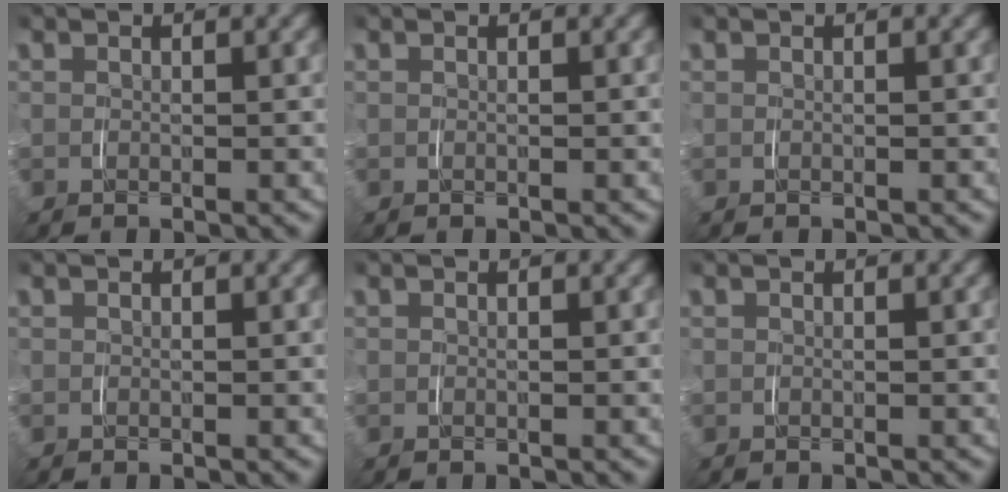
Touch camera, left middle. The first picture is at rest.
{"total": 0.0}
{"total": 0.0}
{"total": 0.0}
{"total": 0.0}
{"total": 0.0}